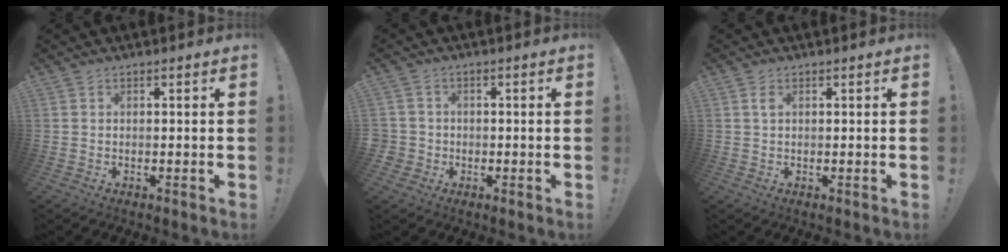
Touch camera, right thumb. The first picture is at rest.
{"total": 3.6, "force": [-0.7, 3.4, 0.9], "torque": [-0.018, 0.005, -0.013]}
{"total": 1.6, "force": [0.7, 1.0, 1.1], "torque": [-0.015, 0.001, 0.009]}